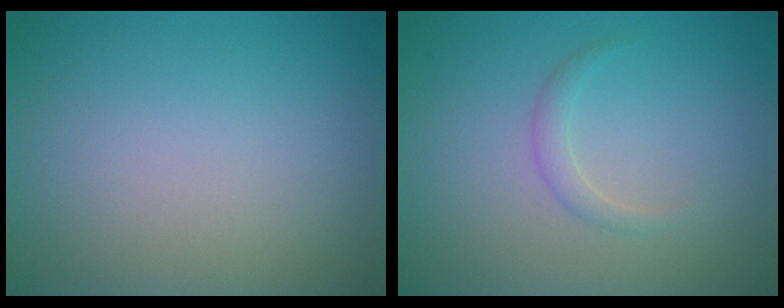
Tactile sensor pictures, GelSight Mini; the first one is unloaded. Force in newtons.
{"total": 1.1, "press": 1.1, "slide": 0.1}